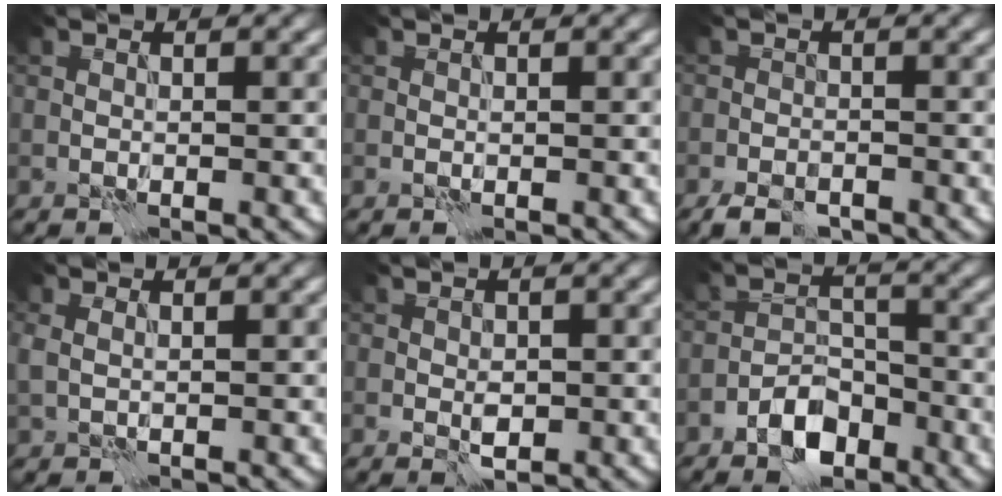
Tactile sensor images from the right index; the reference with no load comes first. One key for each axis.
{"total": 0.0}
{"total": 3.3, "fx": -2.7, "fy": 1.5, "fz": 1.4, "tx": -0.023, "ty": -0.005, "tz": -0.046}
{"total": 1.1, "fx": 0.3, "fy": 0.6, "fz": 0.9, "tx": -0.020, "ty": -0.002, "tz": 0.008}
{"total": 1.9, "fx": -0.2, "fy": 1.3, "fz": 1.3, "tx": -0.025, "ty": -0.004, "tz": 0.000}
{"total": 4.7, "fx": -3.0, "fy": 2.6, "fz": 2.5, "tx": -0.035, "ty": 0.004, "tz": -0.059}